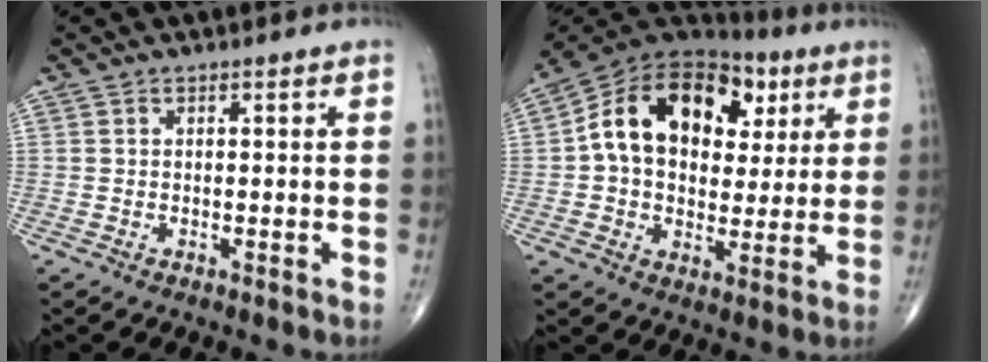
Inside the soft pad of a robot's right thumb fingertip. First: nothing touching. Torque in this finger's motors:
{"motor_torque": [1.98, 2.69, 1.20, -0.47, 0.60]}